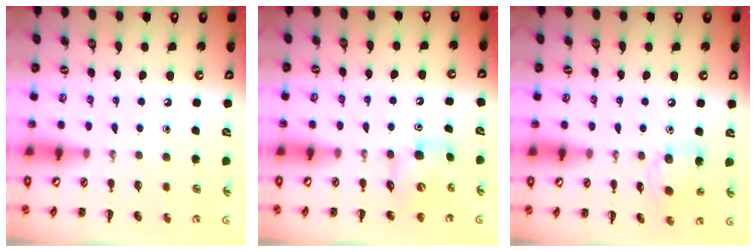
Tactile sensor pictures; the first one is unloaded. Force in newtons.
{"total": 5.8, "press": 5.7, "slide": 0.6}
{"total": 9.1, "press": 9.1, "slide": 1.0}